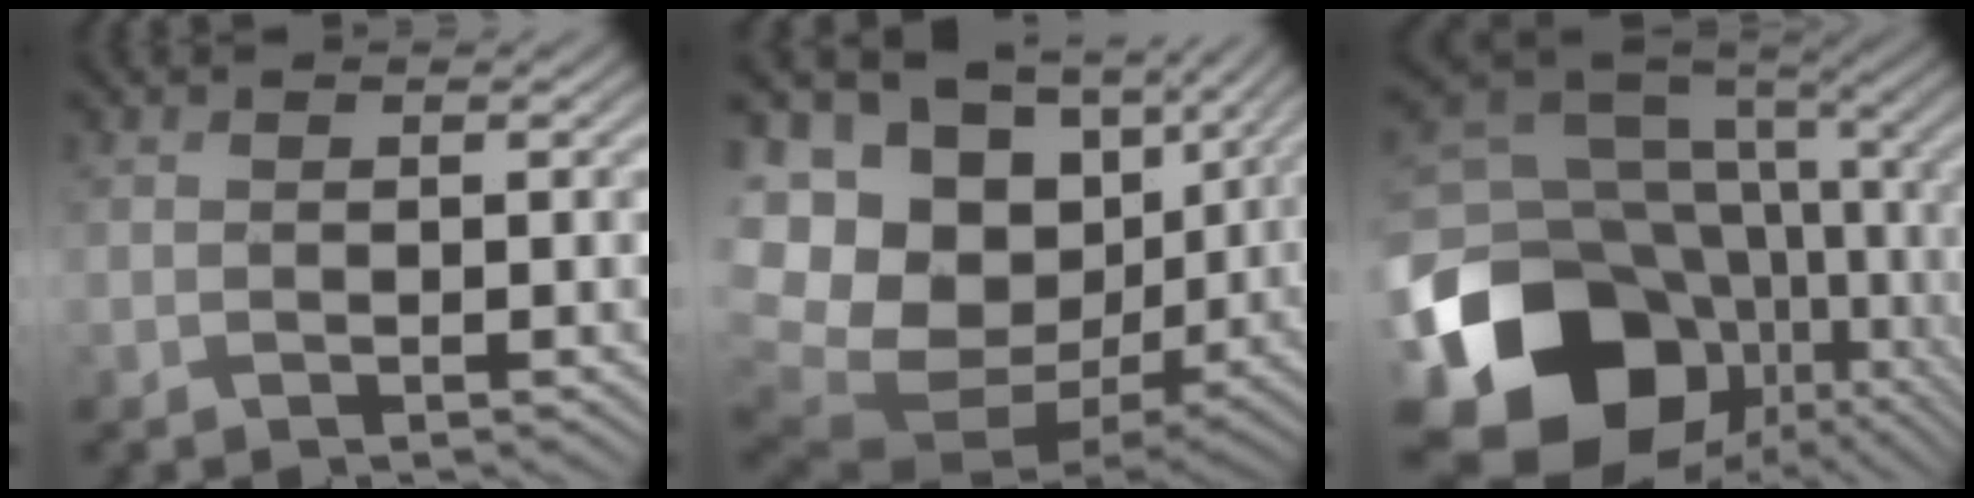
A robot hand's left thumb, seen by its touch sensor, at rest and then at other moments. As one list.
[{"total": 19.4, "force": [2.0, 14.0, 13.3], "torque": [-0.299, -0.025, 0.099]}, {"total": 20.3, "force": [-5.4, 15.6, 11.8], "torque": [-0.271, -0.042, -0.044]}]